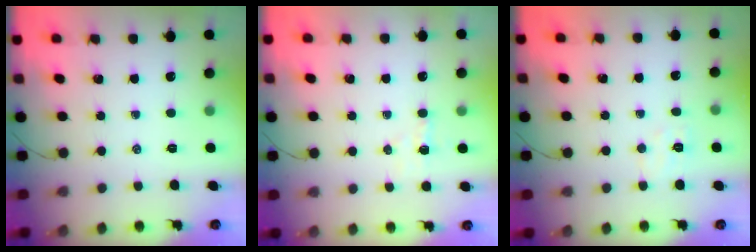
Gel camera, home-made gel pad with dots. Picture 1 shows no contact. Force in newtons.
{"total": 3.1, "press": 3.1, "slide": 0.5}
{"total": 4.7, "press": 4.5, "slide": 1.1}